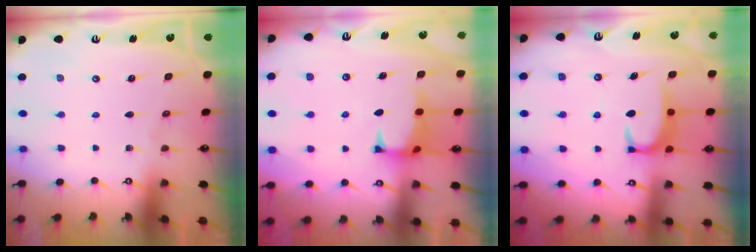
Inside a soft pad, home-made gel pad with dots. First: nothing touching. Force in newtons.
{"total": 1.5, "press": 1.3, "slide": 0.7}
{"total": 3.0, "press": 3.0, "slide": 0.5}